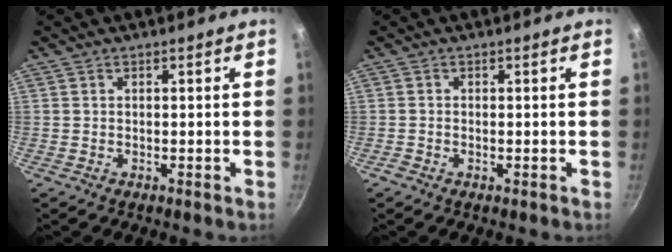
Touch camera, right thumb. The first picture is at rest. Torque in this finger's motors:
{"motor_torque": [0.11, 0.05, -0.22, -0.26, 0.01]}